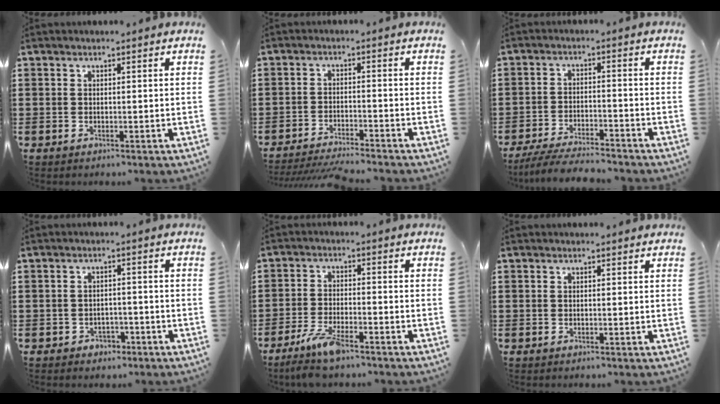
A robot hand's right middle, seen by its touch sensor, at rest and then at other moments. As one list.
[{"total": 3.8, "force": [-3.7, 0.0, 0.9], "torque": [-0.024, -0.005, -0.077]}, {"total": 5.3, "force": [-5.0, 0.5, 1.8], "torque": [-0.041, -0.006, -0.100]}, {"total": 1.8, "force": [-1.5, 1.1, 0.1], "torque": [-0.010, -0.001, -0.034]}, {"total": 6.0, "force": [-4.5, 1.2, 3.8], "torque": [-0.086, -0.011, -0.088]}, {"total": 0.0}]